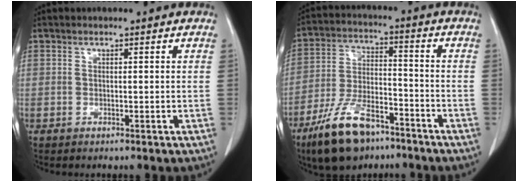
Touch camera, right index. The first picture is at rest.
{"total": 13.0, "force": [-8.9, 5.1, 8.0], "torque": [-0.168, -0.010, -0.165]}